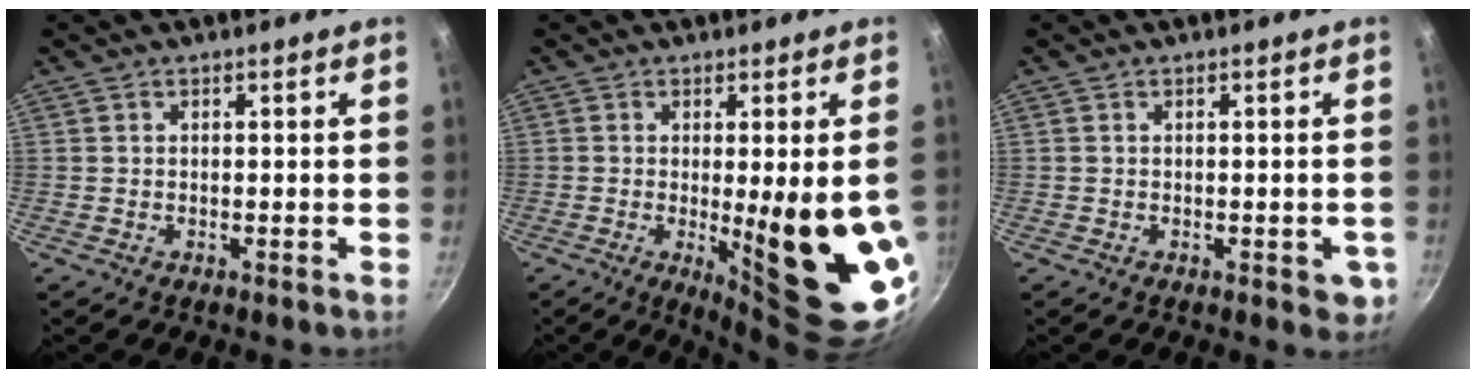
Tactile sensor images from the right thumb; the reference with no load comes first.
{"total": 16.5, "force": [-2.1, 3.6, 16.0], "torque": [-0.197, -0.033, -0.012]}
{"total": 3.6, "force": [-1.0, 1.8, 2.9], "torque": [-0.018, -0.001, -0.011]}